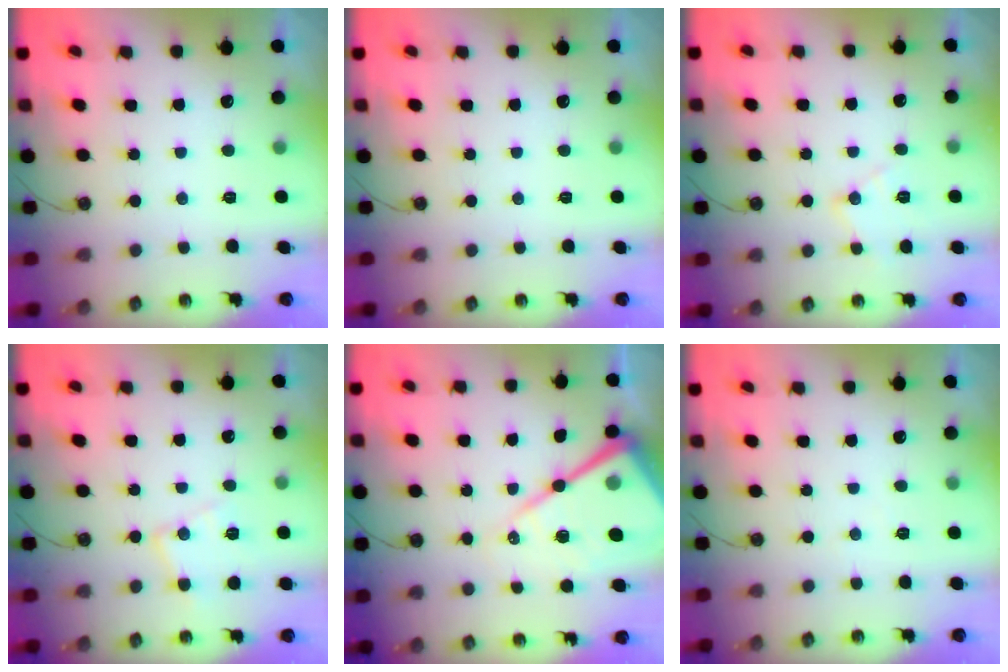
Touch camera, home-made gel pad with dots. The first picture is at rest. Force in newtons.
{"total": 0.0}
{"total": 10.2, "press": 10.2, "slide": 0.7}
{"total": 10.7, "press": 10.7, "slide": 0.8}
{"total": 22.5, "press": 22.4, "slide": 2.1}
{"total": 3.2, "press": 3.1, "slide": 0.6}